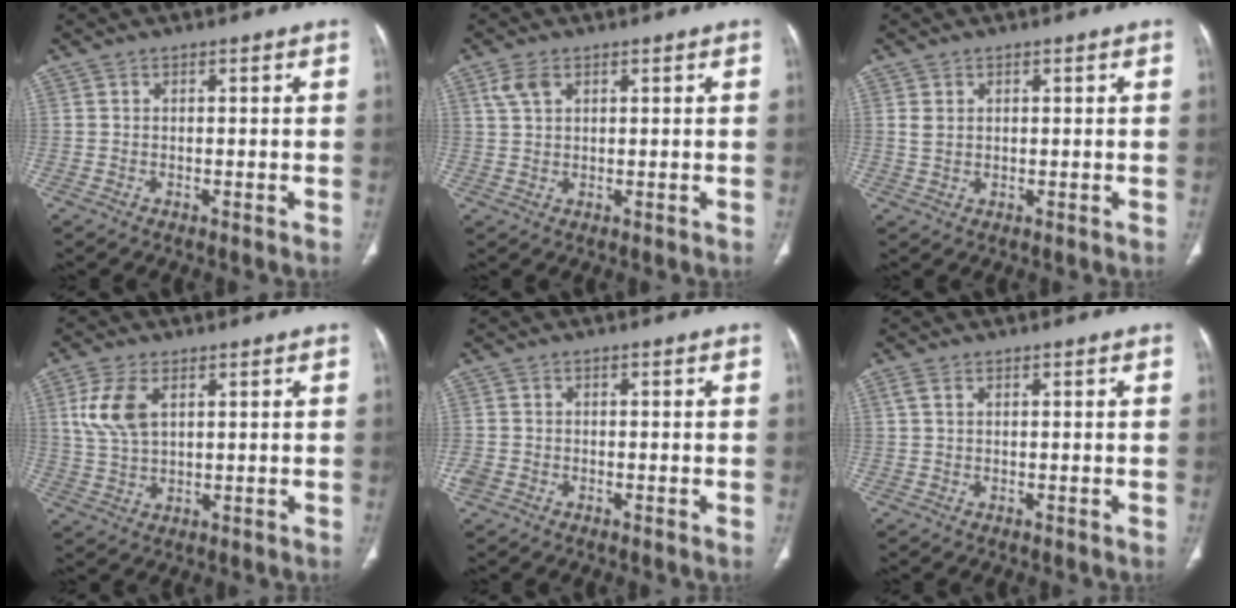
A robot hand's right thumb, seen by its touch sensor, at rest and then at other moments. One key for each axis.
{"total": 3.4, "fx": 1.6, "fy": 2.0, "fz": 2.2, "tx": -0.048, "ty": 0.004, "tz": 0.039}
{"total": 1.9, "fx": 0.6, "fy": 1.4, "fz": 1.1, "tx": -0.022, "ty": -0.002, "tz": 0.019}
{"total": 7.5, "fx": 2.5, "fy": 4.1, "fz": 5.8, "tx": -0.130, "ty": -0.004, "tz": 0.053}
{"total": 2.4, "fx": -1.2, "fy": 1.8, "fz": 1.1, "tx": -0.024, "ty": 0.006, "tz": -0.023}
{"total": 1.1, "fx": 0.4, "fy": 0.6, "fz": 0.9, "tx": -0.029, "ty": 0.008, "tz": 0.010}